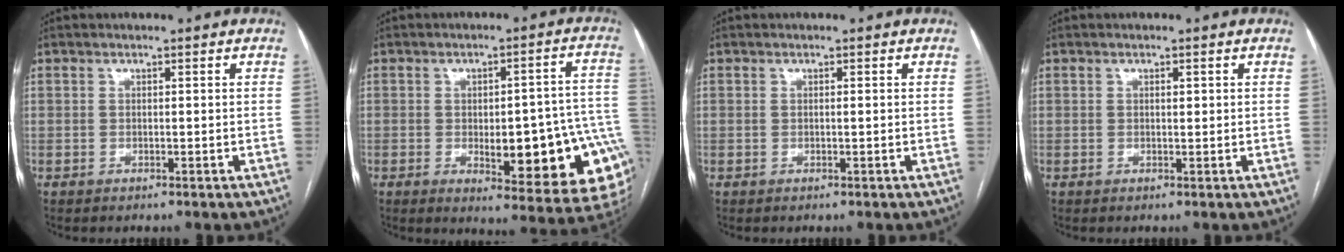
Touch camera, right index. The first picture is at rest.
{"total": 18.7, "force": [-5.0, 5.8, 17.1], "torque": [-0.116, 0.027, -0.043]}
{"total": 0.0}
{"total": 0.8, "force": [0.3, 0.2, 0.7], "torque": [-0.012, 0.000, 0.004]}